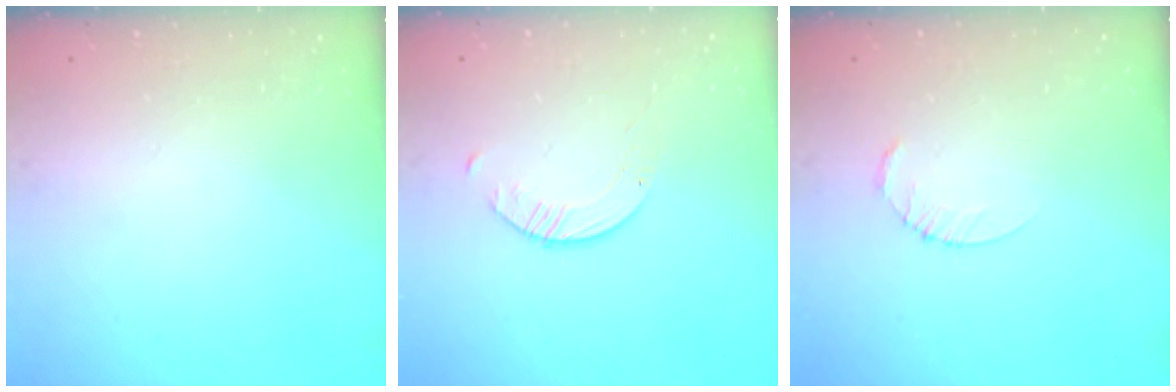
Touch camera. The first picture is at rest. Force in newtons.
{"total": 1.7, "press": 1.7, "slide": 0.2}
{"total": 2.5, "press": 2.5, "slide": 0.3}